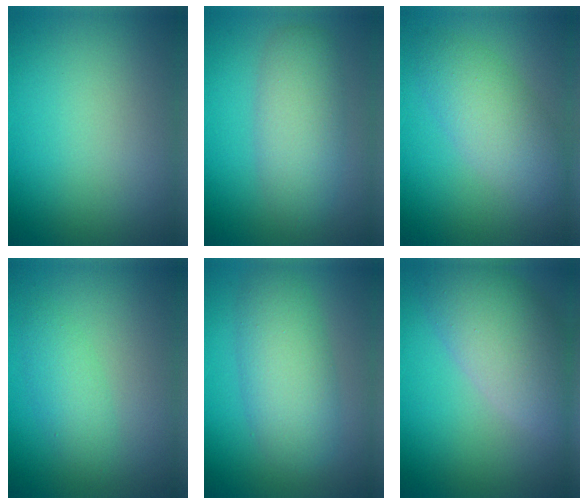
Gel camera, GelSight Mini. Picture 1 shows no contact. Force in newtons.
{"total": 4.5, "press": 4.5, "slide": 0.4}
{"total": 4.3, "press": 4.3, "slide": 0.2}
{"total": 2.1, "press": 2.1, "slide": 0.1}
{"total": 5.3, "press": 5.3, "slide": 0.0}
{"total": 7.1, "press": 7.1, "slide": 0.8}